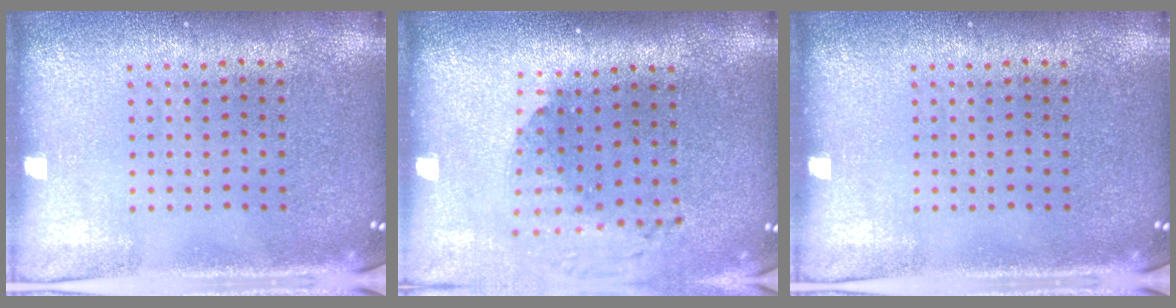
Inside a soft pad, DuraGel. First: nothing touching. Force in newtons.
{"total": 1.7, "press": 1.3, "slide": 1.1}
{"total": 0.0}